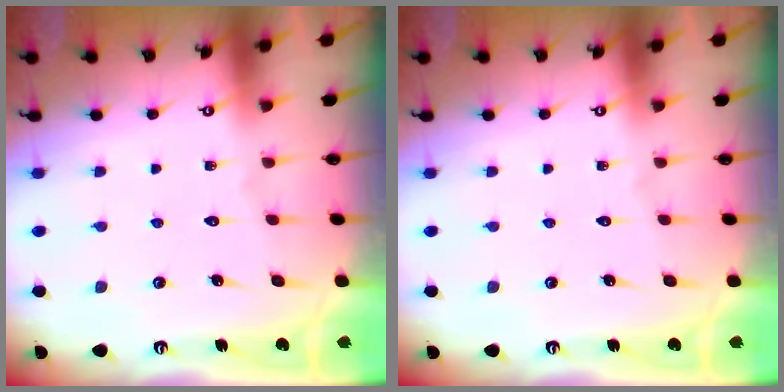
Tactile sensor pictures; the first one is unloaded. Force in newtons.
{"total": 0.0}